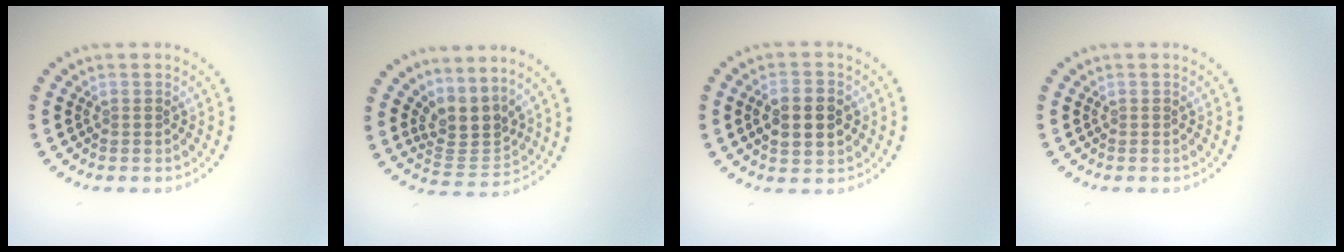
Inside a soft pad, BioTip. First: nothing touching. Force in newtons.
{"total": 3.4, "press": 2.5, "slide": 2.3}
{"total": 4.5, "press": 4.5, "slide": 0.2}
{"total": 0.0}